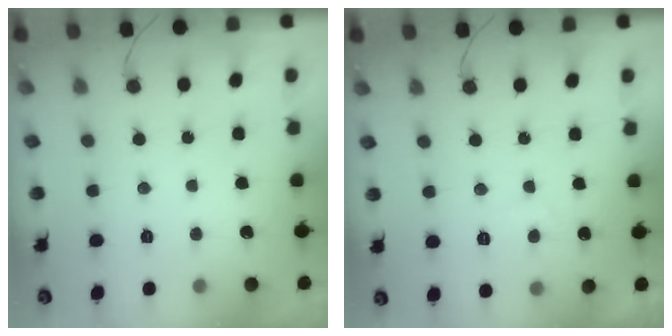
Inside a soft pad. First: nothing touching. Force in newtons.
{"total": 2.6, "press": 2.5, "slide": 0.7}